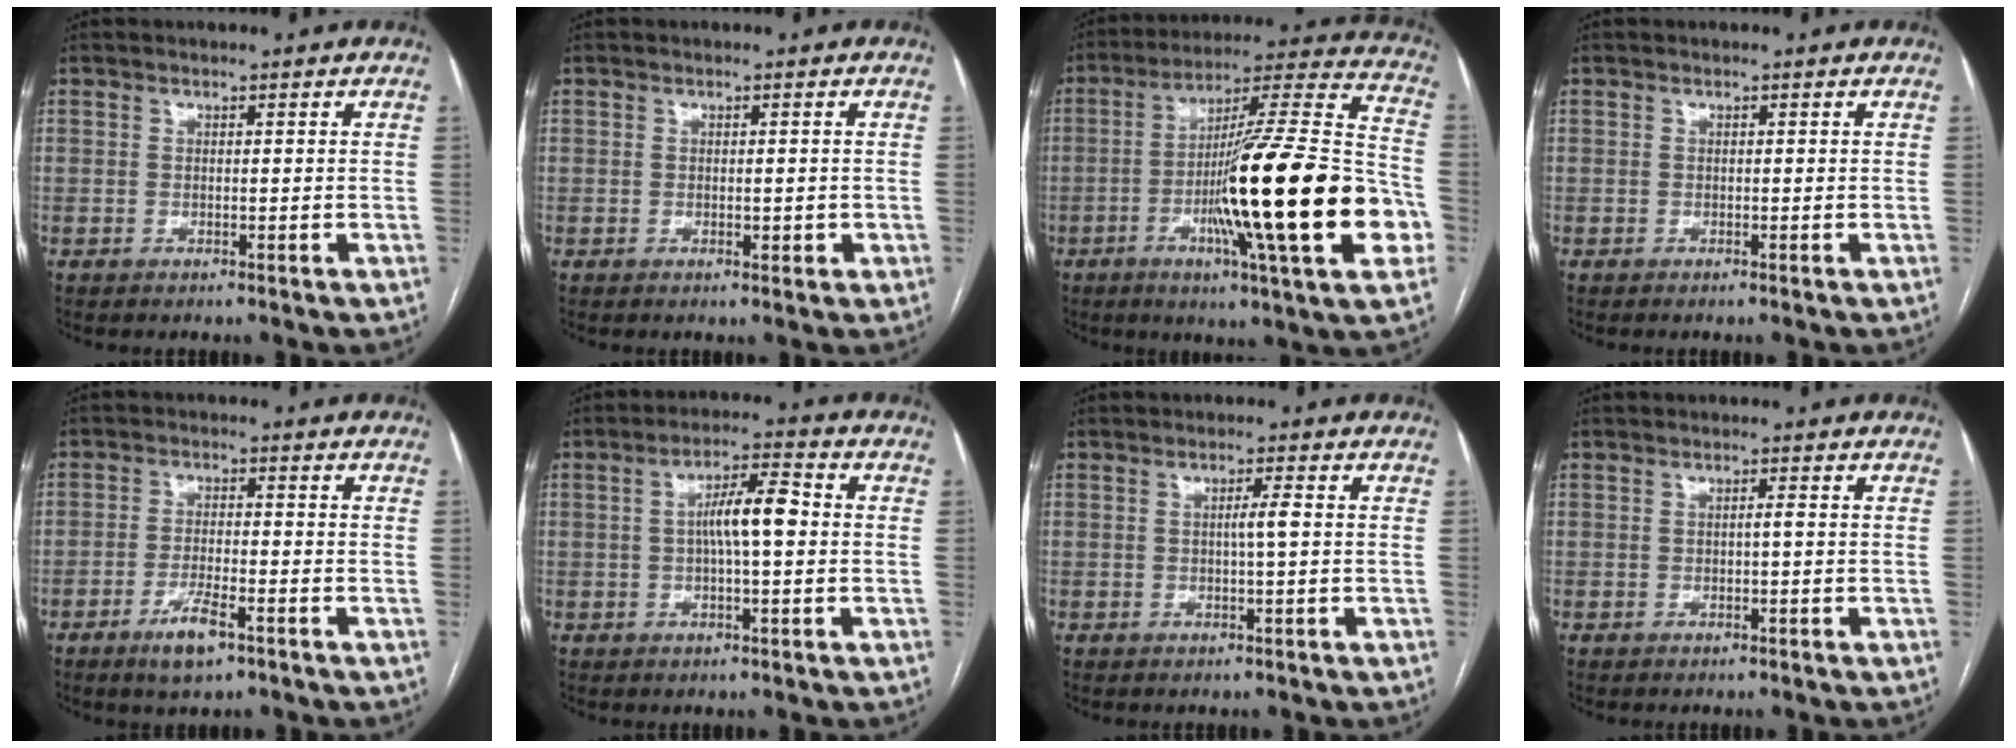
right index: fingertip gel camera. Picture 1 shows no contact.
{"total": 1.5, "force": [-0.3, 0.7, 1.3], "torque": [-0.020, 0.000, 0.000]}
{"total": 28.1, "force": [-6.9, 0.8, 27.2], "torque": [-0.378, -0.012, -0.120]}
{"total": 0.0}
{"total": 5.3, "force": [-3.2, 1.0, 4.0], "torque": [-0.078, -0.004, -0.055]}
{"total": 6.2, "force": [0.2, 0.8, 6.1], "torque": [-0.110, 0.015, 0.001]}
{"total": 2.0, "force": [0.0, -0.2, 2.0], "torque": [-0.033, 0.001, -0.001]}
{"total": 0.7, "force": [-0.1, -0.1, 0.7], "torque": [-0.009, 0.002, -0.002]}